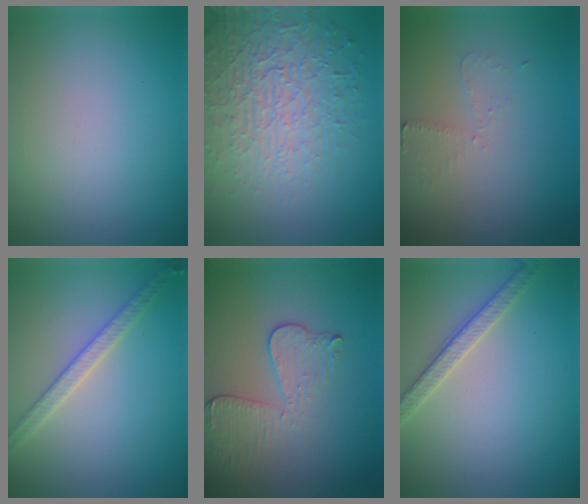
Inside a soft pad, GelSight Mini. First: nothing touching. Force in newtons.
{"total": 6.4, "press": 5.0, "slide": 4.0}
{"total": 1.6, "press": 1.5, "slide": 0.2}
{"total": 2.9, "press": 2.8, "slide": 0.6}
{"total": 3.6, "press": 3.2, "slide": 1.7}
{"total": 2.6, "press": 2.6, "slide": 0.5}